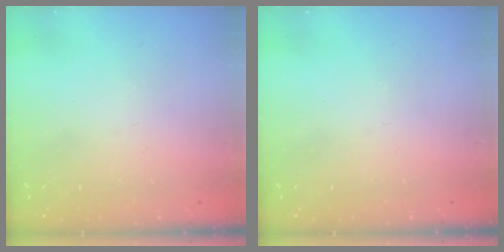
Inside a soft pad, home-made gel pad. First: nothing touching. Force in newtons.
{"total": 0.0}